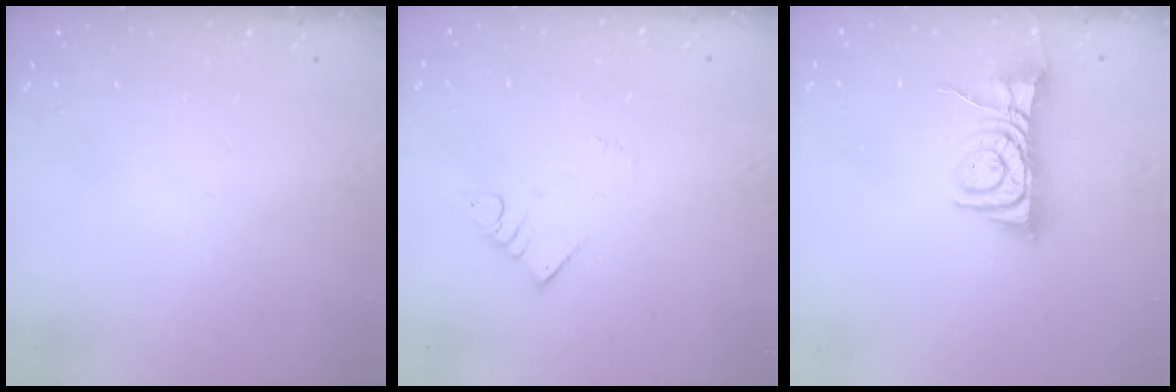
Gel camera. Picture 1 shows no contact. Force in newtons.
{"total": 2.6, "press": 2.6, "slide": 0.1}
{"total": 9.1, "press": 9.1, "slide": 0.5}